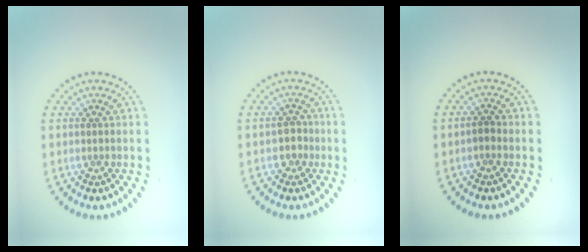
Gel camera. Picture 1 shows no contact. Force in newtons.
{"total": 1.6, "press": 1.3, "slide": 1.0}
{"total": 0.8, "press": 0.7, "slide": 0.3}